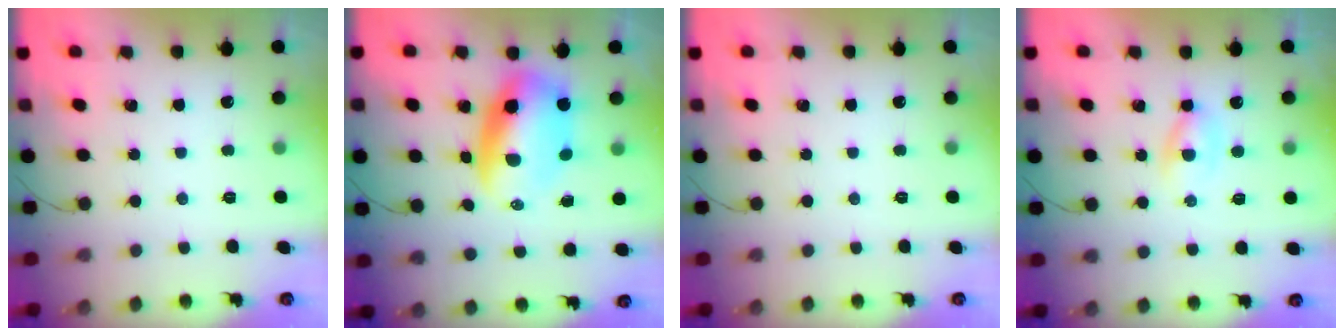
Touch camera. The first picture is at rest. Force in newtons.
{"total": 9.7, "press": 9.4, "slide": 2.6}
{"total": 0.0}
{"total": 2.7, "press": 2.5, "slide": 1.1}